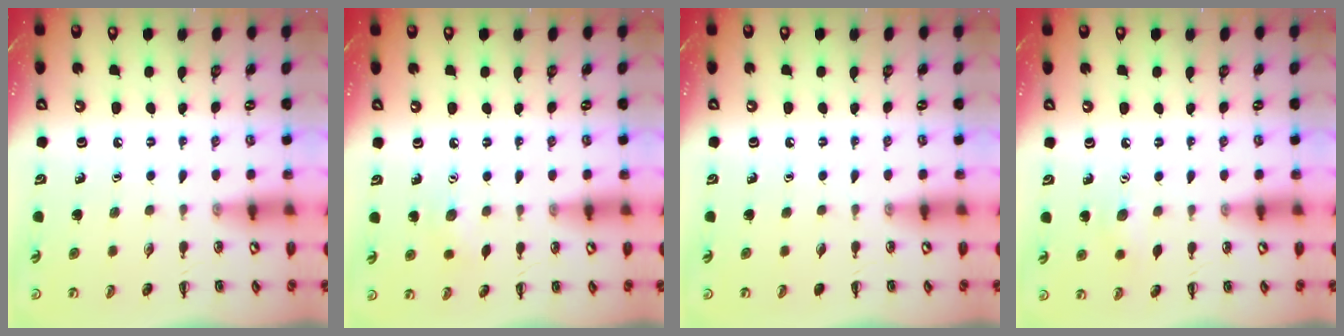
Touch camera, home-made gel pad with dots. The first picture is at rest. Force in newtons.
{"total": 3.6, "press": 3.5, "slide": 0.6}
{"total": 0.0}
{"total": 6.3, "press": 6.2, "slide": 1.2}